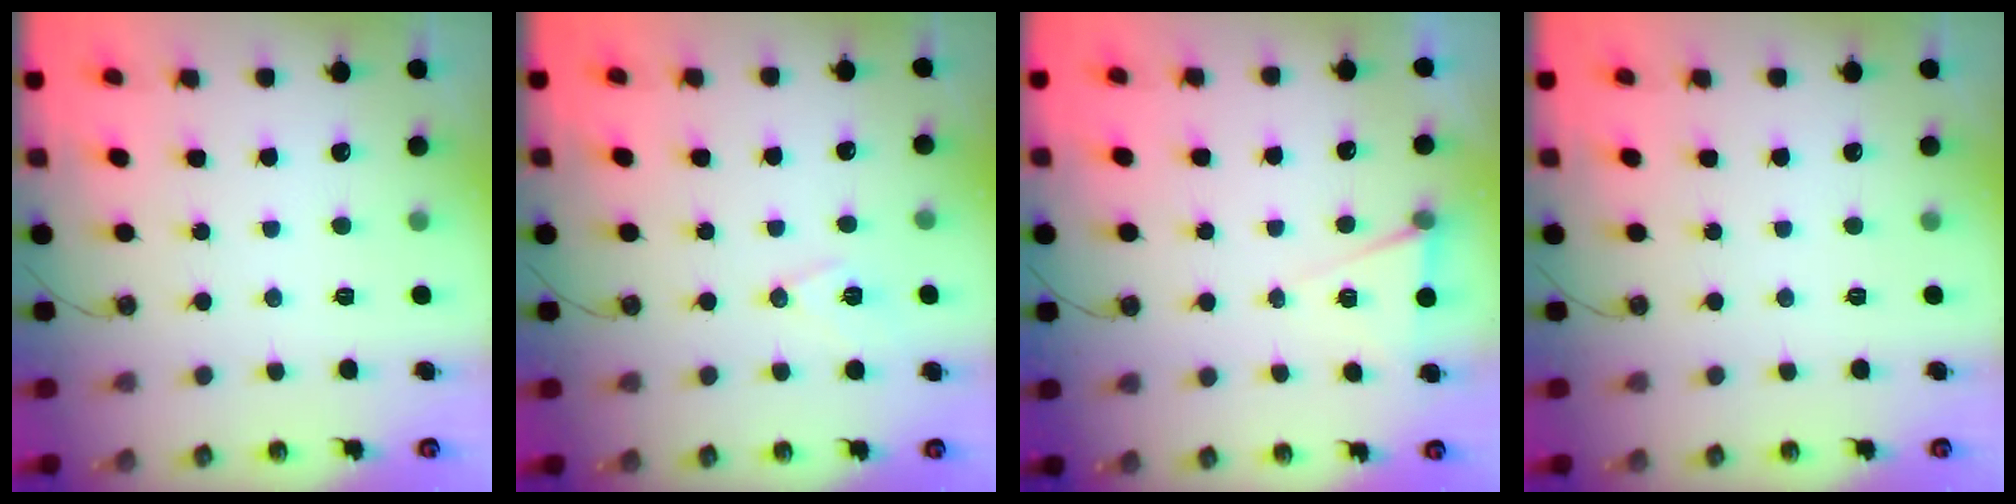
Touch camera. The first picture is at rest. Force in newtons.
{"total": 7.9, "press": 7.0, "slide": 3.6}
{"total": 6.6, "press": 4.5, "slide": 4.7}
{"total": 0.0}